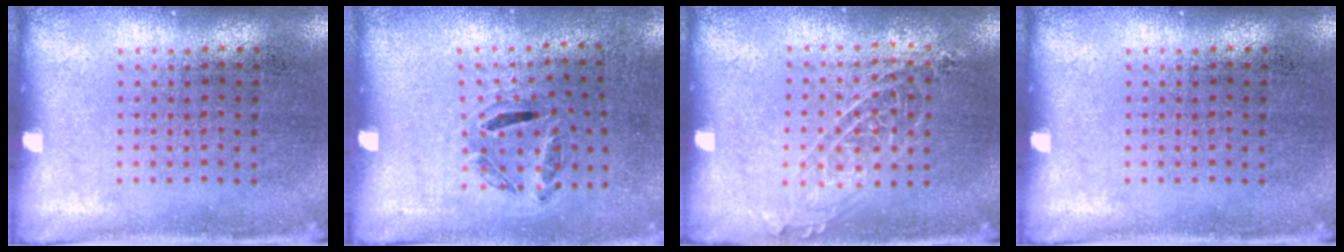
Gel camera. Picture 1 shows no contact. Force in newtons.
{"total": 1.2, "press": 0.6, "slide": 1.0}
{"total": 1.3, "press": 1.1, "slide": 0.5}
{"total": 0.0}